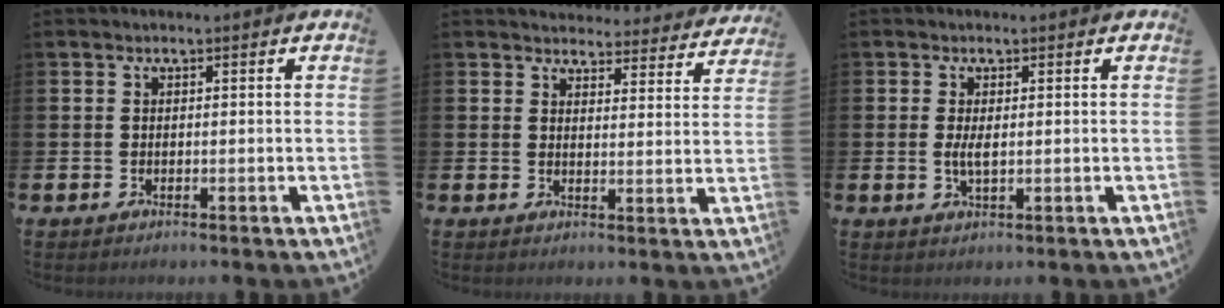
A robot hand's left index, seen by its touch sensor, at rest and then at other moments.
{"total": 4.0, "force": [3.9, 1.0, 0.2], "torque": [-0.002, -0.032, 0.065]}
{"total": 2.0, "force": [0.1, 0.7, 1.9], "torque": [-0.023, -0.005, -0.002]}